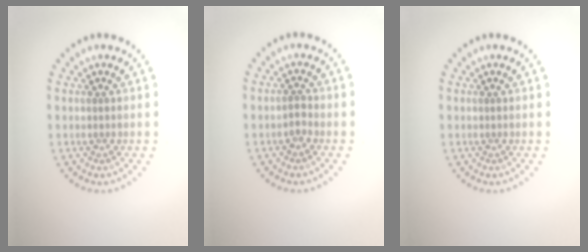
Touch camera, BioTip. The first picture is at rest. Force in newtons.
{"total": 1.0, "press": 0.9, "slide": 0.5}
{"total": 0.0}